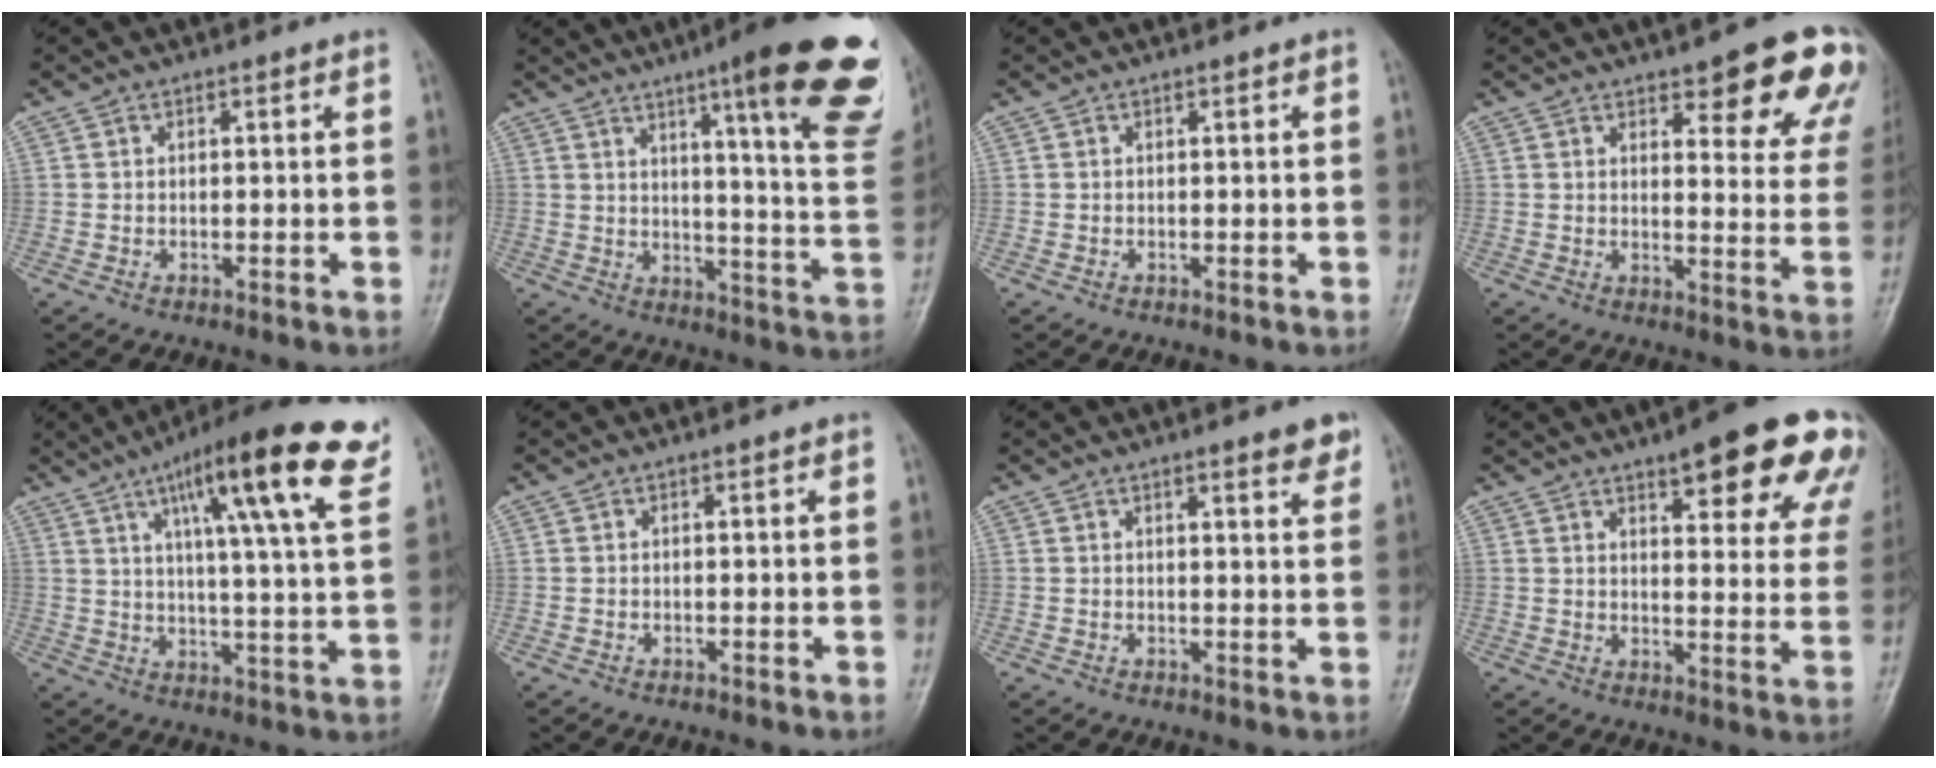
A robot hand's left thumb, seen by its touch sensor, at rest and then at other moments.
{"total": 24.7, "force": [14.0, 3.7, 20.0], "torque": [-0.226, -0.059, 0.178]}
{"total": 0.0}
{"total": 14.9, "force": [9.4, 4.9, 10.6], "torque": [-0.082, -0.049, 0.103]}
{"total": 20.2, "force": [10.3, 3.4, 17.1], "torque": [-0.232, -0.023, 0.146]}
{"total": 0.0}
{"total": 4.2, "force": [2.8, 0.8, 3.0], "torque": [-0.030, -0.015, 0.034]}
{"total": 20.3, "force": [12.5, 5.6, 15.0], "torque": [-0.155, -0.042, 0.148]}